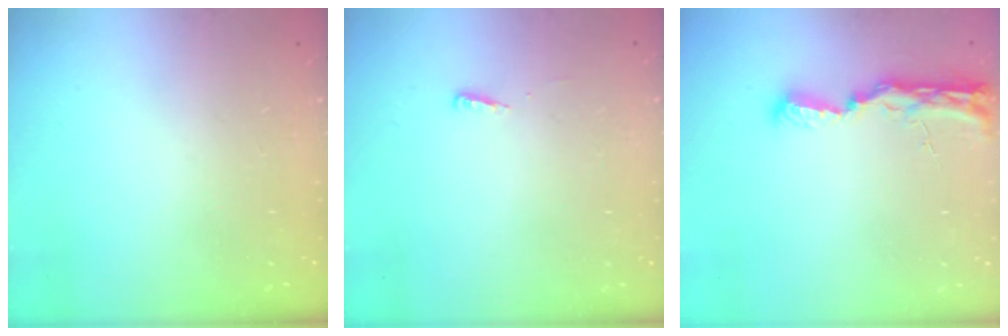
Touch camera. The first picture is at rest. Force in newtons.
{"total": 3.1, "press": 3.0, "slide": 0.9}
{"total": 8.8, "press": 8.7, "slide": 0.9}